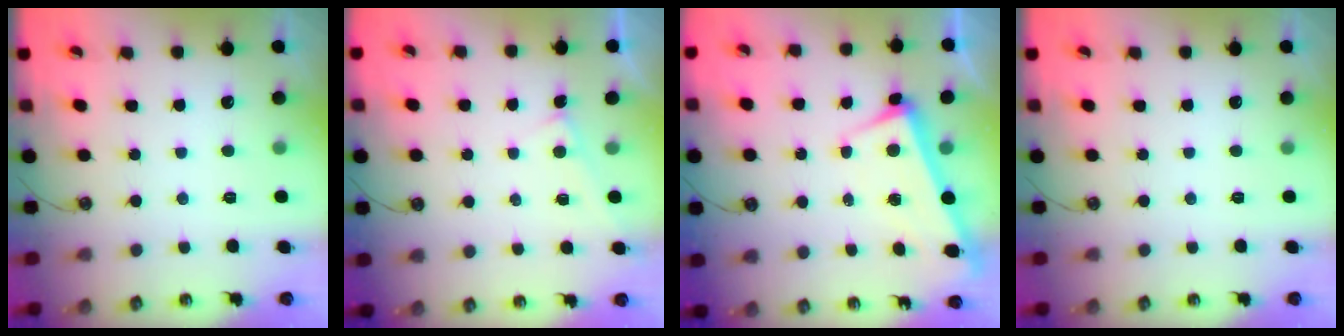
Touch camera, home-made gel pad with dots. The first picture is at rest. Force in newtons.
{"total": 2.9, "press": 2.9, "slide": 0.1}
{"total": 3.4, "press": 3.4, "slide": 0.6}
{"total": 0.0}